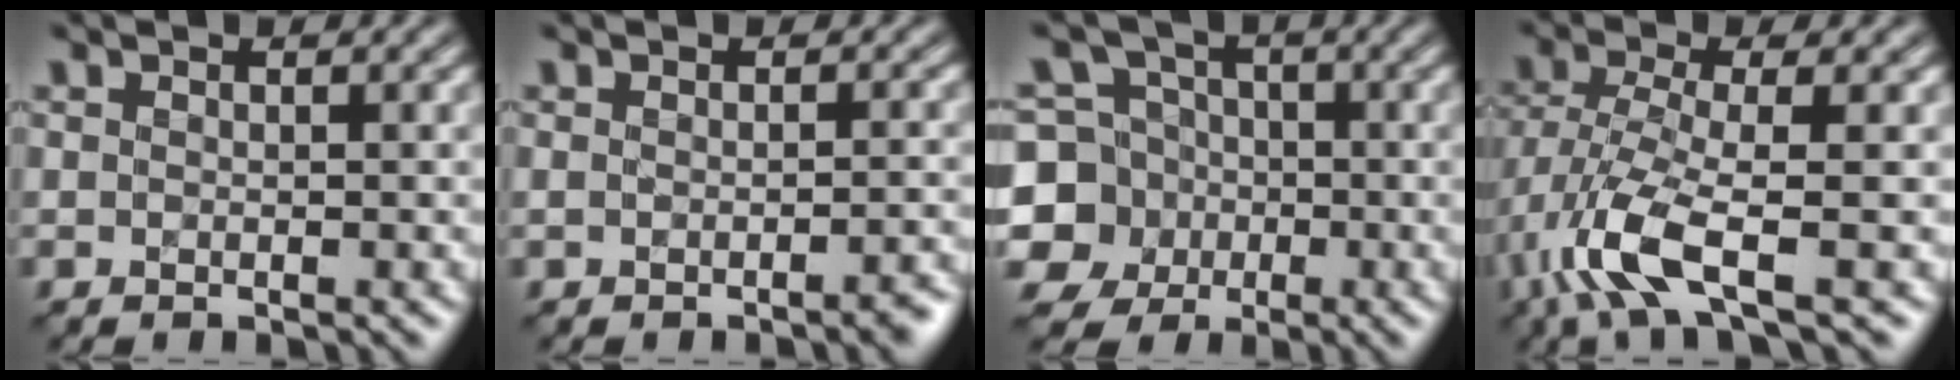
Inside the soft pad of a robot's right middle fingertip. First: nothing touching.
{"total": 1.6, "force": [-0.9, 0.4, 1.2], "torque": [-0.005, 0.008, -0.015]}
{"total": 9.5, "force": [-1.7, 9.2, 1.8], "torque": [-0.065, 0.017, -0.058]}
{"total": 6.4, "force": [-3.0, 1.9, 5.4], "torque": [-0.131, -0.003, -0.063]}